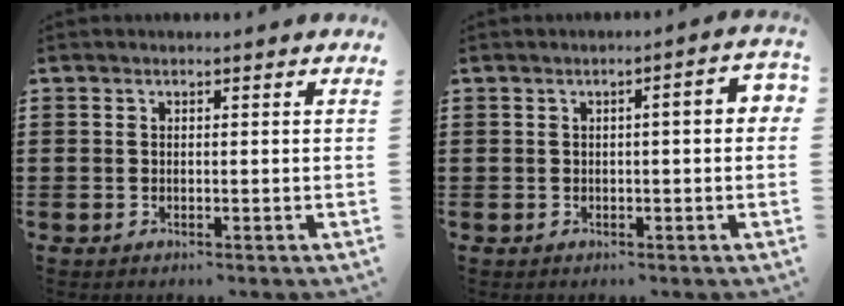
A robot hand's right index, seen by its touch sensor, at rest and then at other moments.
{"total": 2.7, "force": [-0.1, 0.3, 2.7], "torque": [-0.037, -0.001, -0.005]}